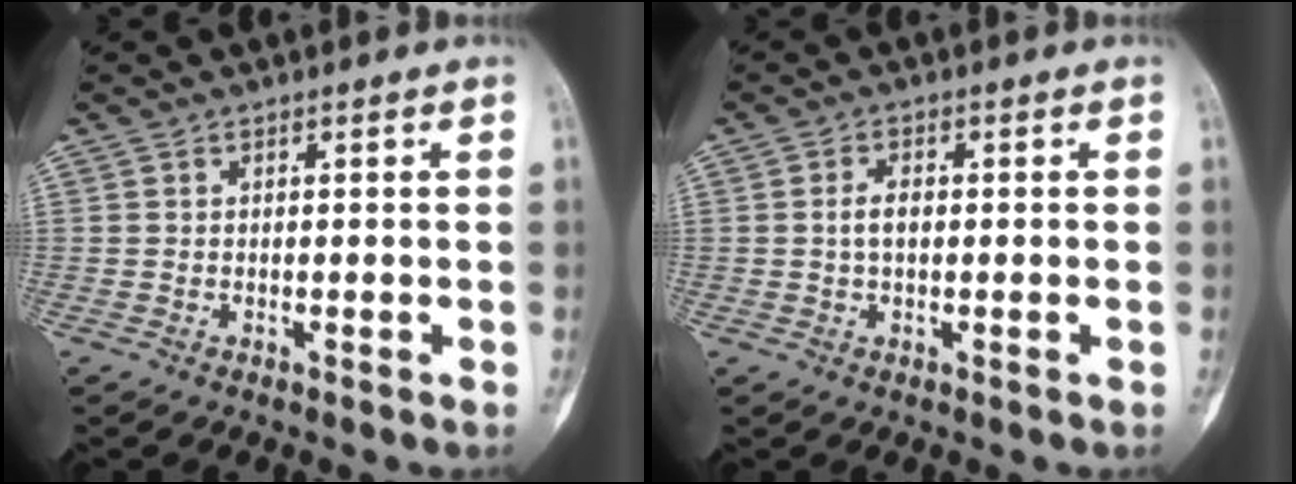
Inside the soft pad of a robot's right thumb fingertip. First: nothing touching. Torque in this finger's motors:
{"motor_torque": [0.23, 0.67, 0.04, -0.18, 0.23]}